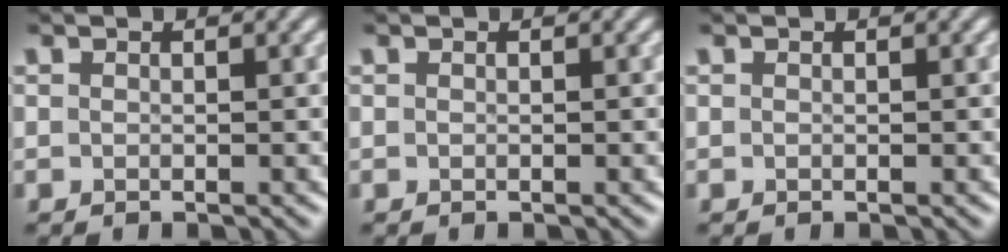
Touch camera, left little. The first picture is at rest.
{"total": 0.0}
{"total": 0.0}